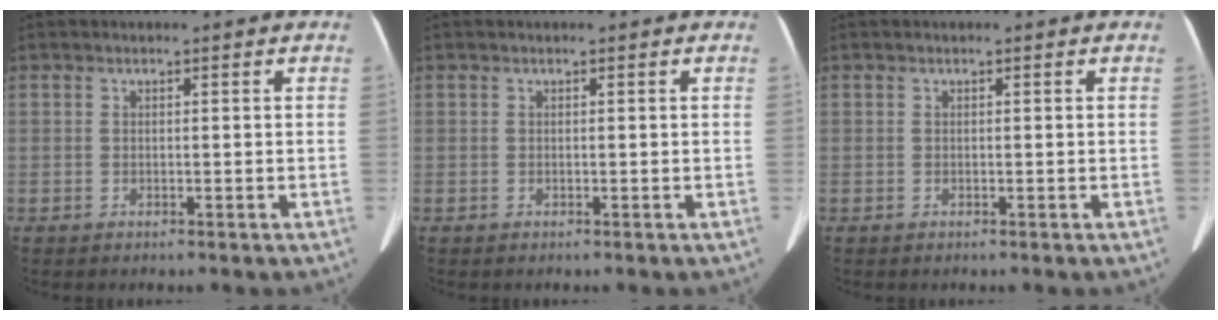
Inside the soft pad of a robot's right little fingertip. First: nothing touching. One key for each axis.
{"total": 0.0}
{"total": 0.0}